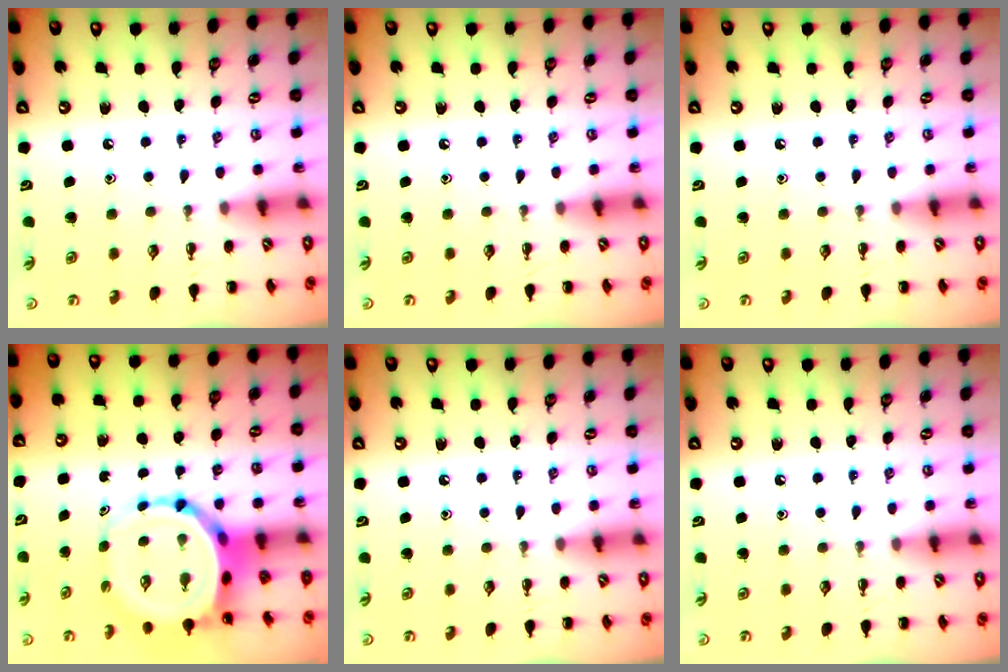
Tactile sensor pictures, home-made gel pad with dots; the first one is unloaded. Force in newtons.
{"total": 0.0}
{"total": 0.0}
{"total": 6.6, "press": 6.3, "slide": 2.2}
{"total": 0.0}
{"total": 0.0}